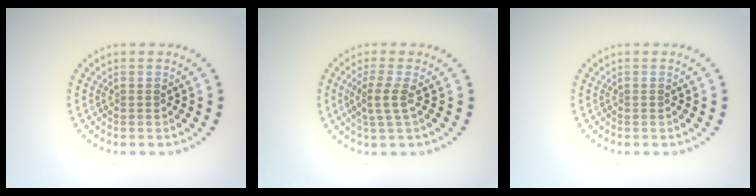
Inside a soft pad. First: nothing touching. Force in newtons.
{"total": 2.3, "press": 1.8, "slide": 1.4}
{"total": 0.0}